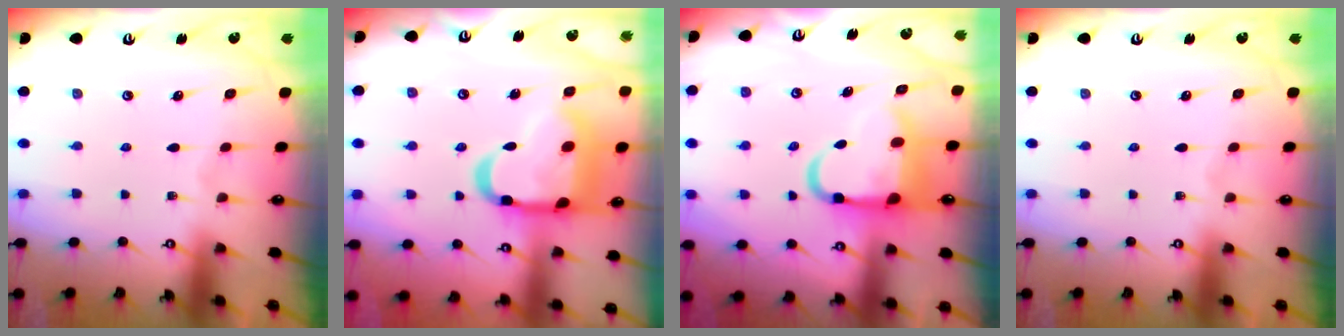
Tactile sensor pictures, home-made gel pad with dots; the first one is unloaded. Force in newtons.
{"total": 21.6, "press": 21.5, "slide": 1.9}
{"total": 9.8, "press": 9.5, "slide": 2.2}
{"total": 0.0}